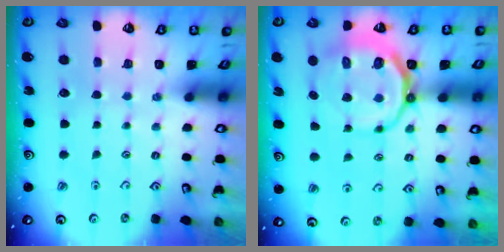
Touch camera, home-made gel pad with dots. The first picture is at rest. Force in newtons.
{"total": 11.1, "press": 10.7, "slide": 3.1}